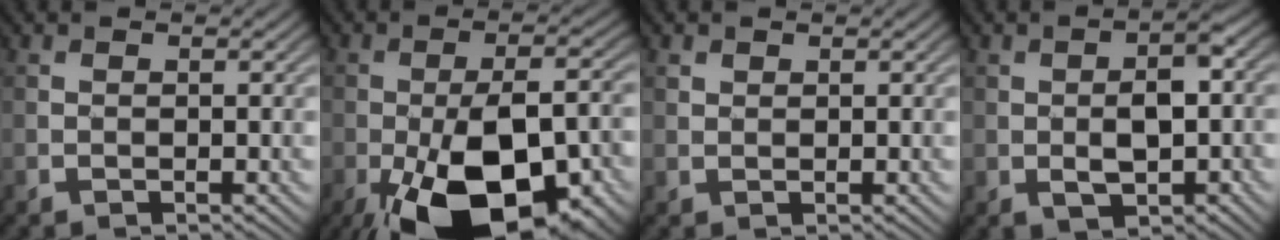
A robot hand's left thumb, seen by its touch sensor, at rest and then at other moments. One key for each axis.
{"total": 19.3, "fx": -9.0, "fy": 8.8, "fz": 14.7, "tx": -0.228, "ty": -0.025, "tz": -0.132}
{"total": 0.9, "fx": 0.8, "fy": 0.4, "fz": -0.1, "tx": 0.003, "ty": 0.000, "tz": 0.014}
{"total": 5.1, "fx": -0.7, "fy": 3.1, "fz": 4.0, "tx": -0.057, "ty": -0.003, "tz": -0.009}